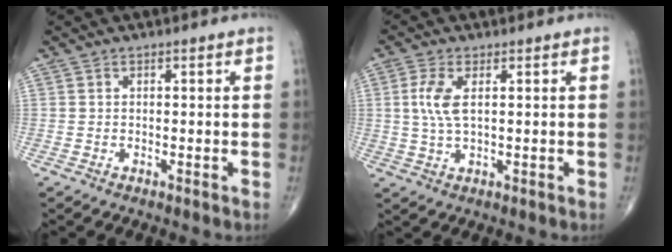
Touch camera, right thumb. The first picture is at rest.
{"total": 5.1, "force": [1.1, 2.0, 4.6], "torque": [-0.114, 0.000, 0.025]}